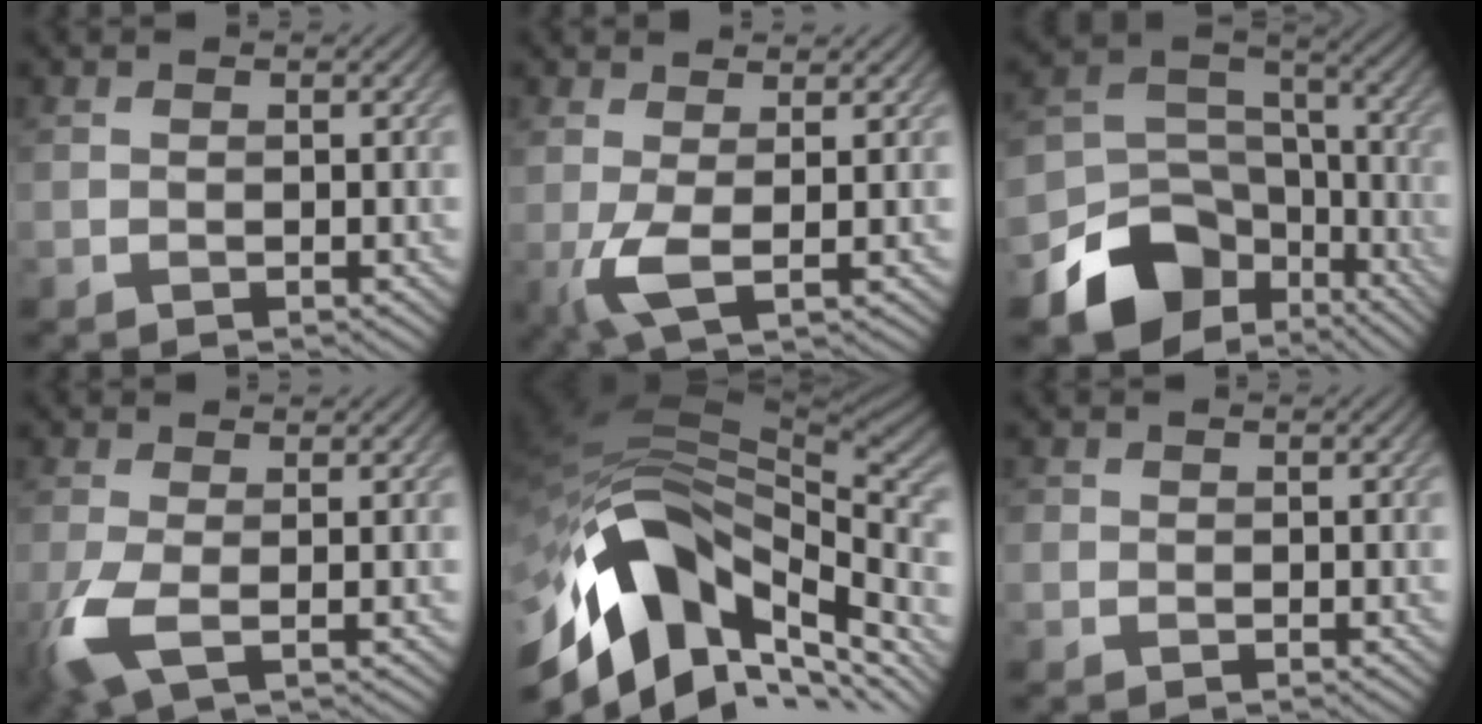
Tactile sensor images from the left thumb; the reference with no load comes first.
{"total": 3.5, "force": [0.3, 0.7, 3.4], "torque": [-0.082, 0.001, 0.003]}
{"total": 13.0, "force": [-6.9, 9.0, 6.3], "torque": [-0.158, -0.034, -0.114]}
{"total": 4.7, "force": [-0.9, 1.6, 4.3], "torque": [-0.116, -0.010, -0.023]}
{"total": 17.0, "force": [-5.8, 9.6, 12.7], "torque": [-0.254, -0.005, -0.104]}
{"total": 1.0, "force": [0.1, 1.0, -0.1], "torque": [0.010, 0.003, -0.006]}